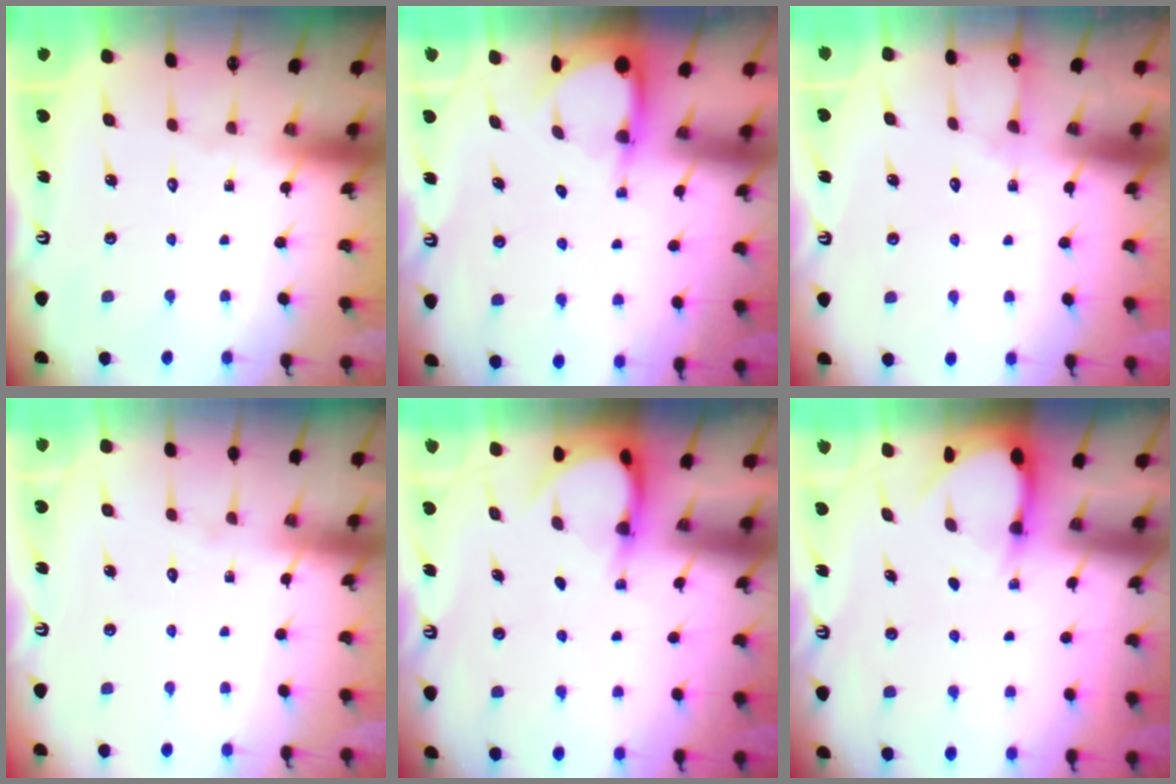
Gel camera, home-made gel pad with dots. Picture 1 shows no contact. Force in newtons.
{"total": 3.5, "press": 3.5, "slide": 0.2}
{"total": 5.3, "press": 5.2, "slide": 0.5}
{"total": 3.0, "press": 3.0, "slide": 0.3}
{"total": 3.7, "press": 3.7, "slide": 0.3}
{"total": 2.9, "press": 2.9, "slide": 0.3}